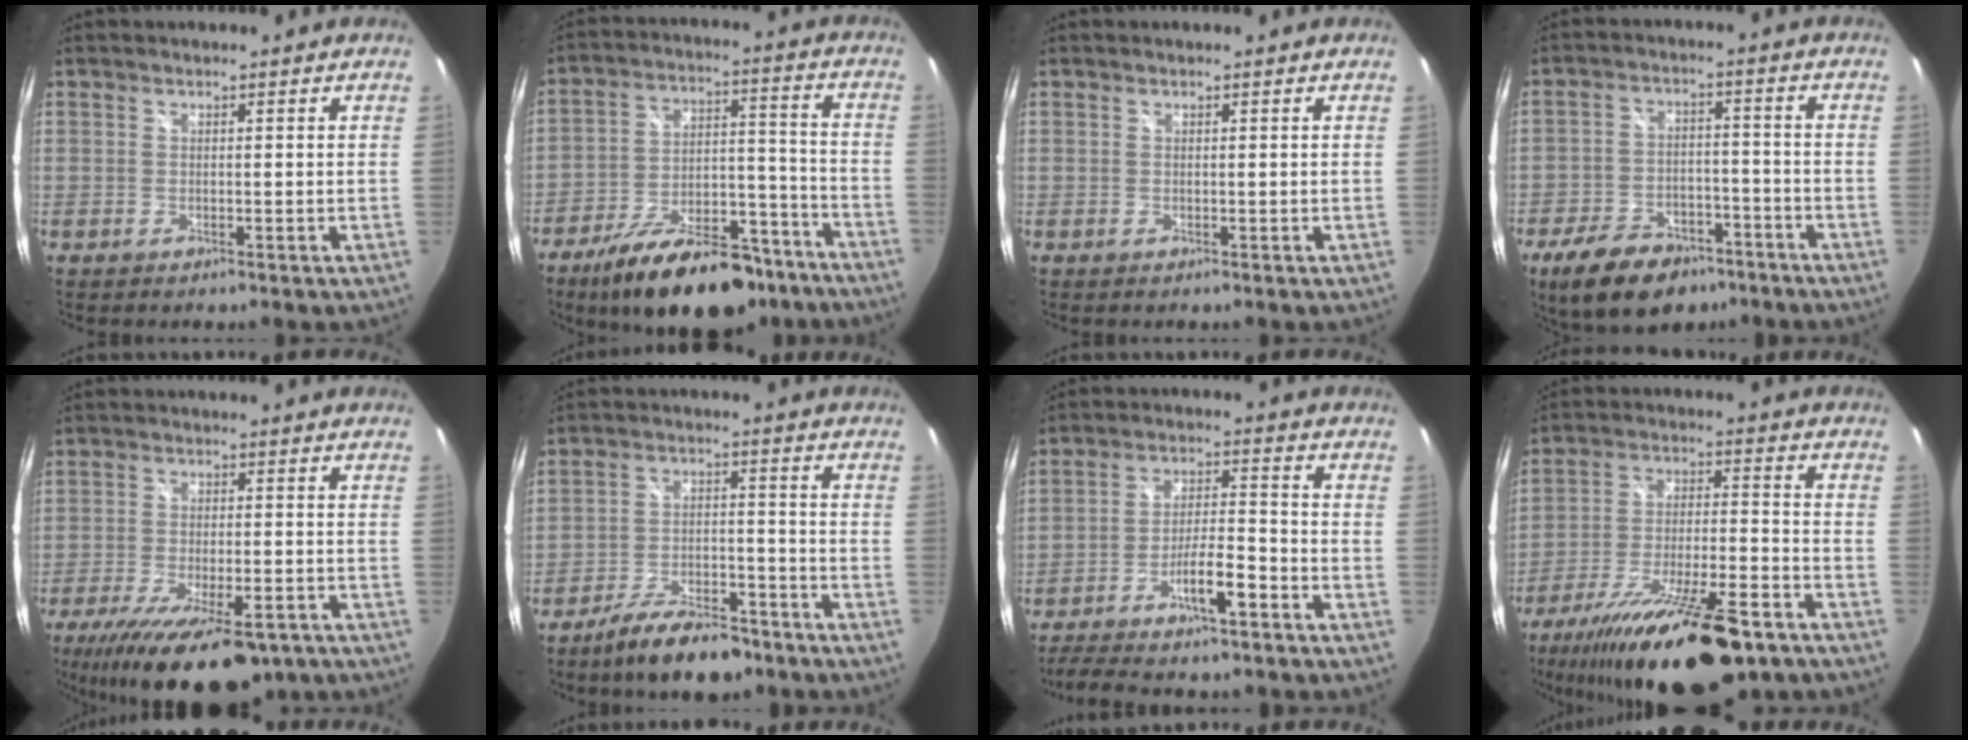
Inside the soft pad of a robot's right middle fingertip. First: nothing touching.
{"total": 21.0, "force": [-15.3, 8.9, 11.3], "torque": [-0.193, 0.009, -0.220]}
{"total": 0.0}
{"total": 15.1, "force": [-10.2, 8.1, 7.7], "torque": [-0.171, -0.002, -0.155]}
{"total": 19.7, "force": [-13.2, 6.9, 12.9], "torque": [-0.245, -0.053, -0.194]}
{"total": 11.7, "force": [-9.2, 3.9, 6.1], "torque": [-0.120, 0.001, -0.149]}
{"total": 10.2, "force": [-7.6, 1.2, 6.7], "torque": [-0.136, 0.013, -0.127]}
{"total": 24.9, "force": [-18.0, 6.7, 15.9], "torque": [-0.287, -0.050, -0.278]}